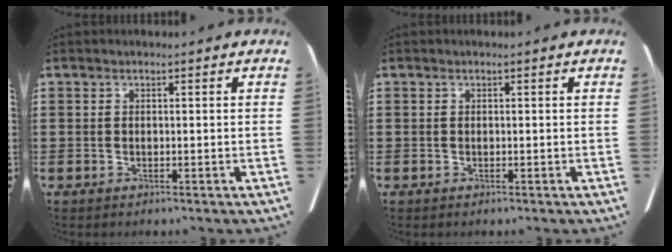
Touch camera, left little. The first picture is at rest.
{"total": 0.0}